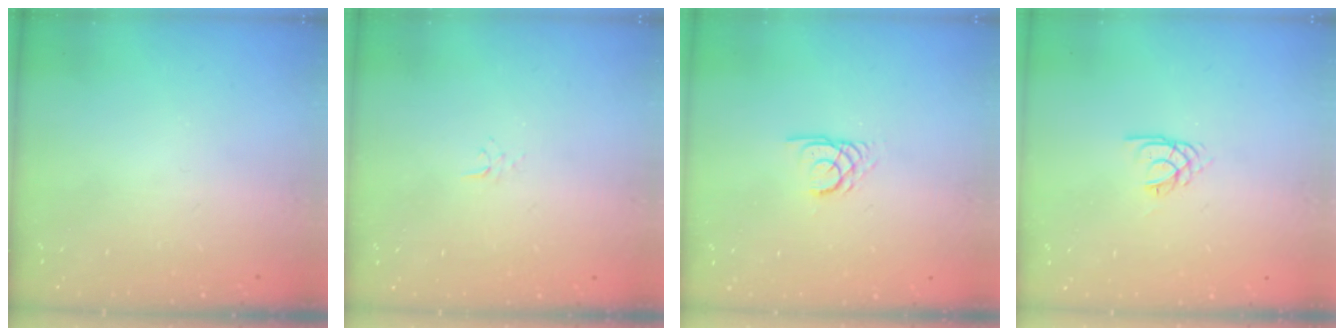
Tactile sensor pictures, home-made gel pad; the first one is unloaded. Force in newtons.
{"total": 2.6, "press": 2.6, "slide": 0.3}
{"total": 2.7, "press": 2.7, "slide": 0.1}
{"total": 2.2, "press": 2.2, "slide": 0.3}